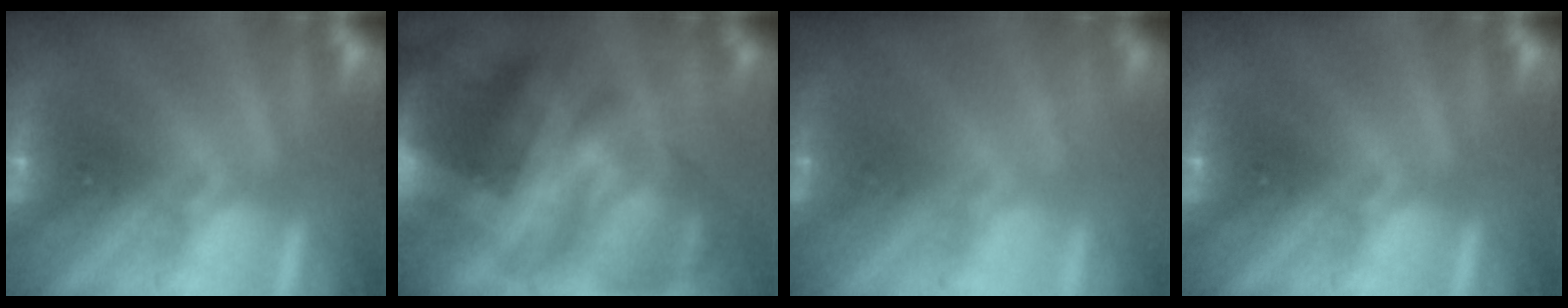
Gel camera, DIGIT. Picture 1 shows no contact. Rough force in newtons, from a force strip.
{"total": 7.5}
{"total": 1.0}
{"total": 0.0}